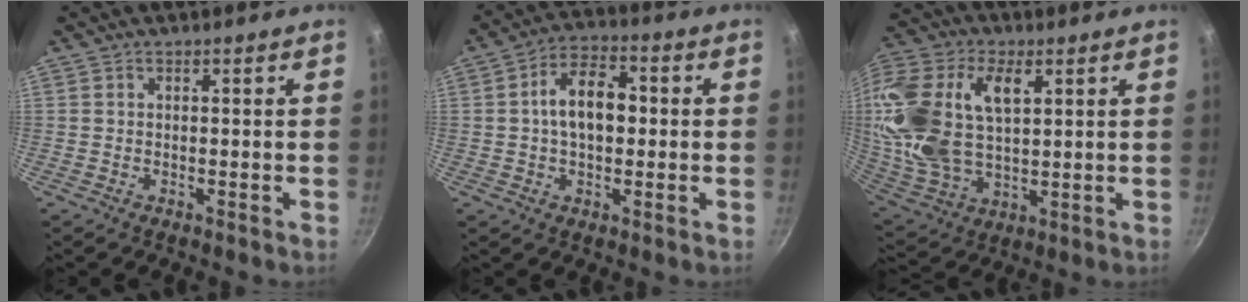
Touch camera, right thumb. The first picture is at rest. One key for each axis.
{"total": 9.7, "fx": 0.6, "fy": 6.0, "fz": 7.6, "tx": -0.102, "ty": 0.024, "tz": -0.001}
{"total": 25.0, "fx": 7.4, "fy": 15.4, "fz": 18.3, "tx": -0.401, "ty": 0.002, "tz": 0.140}